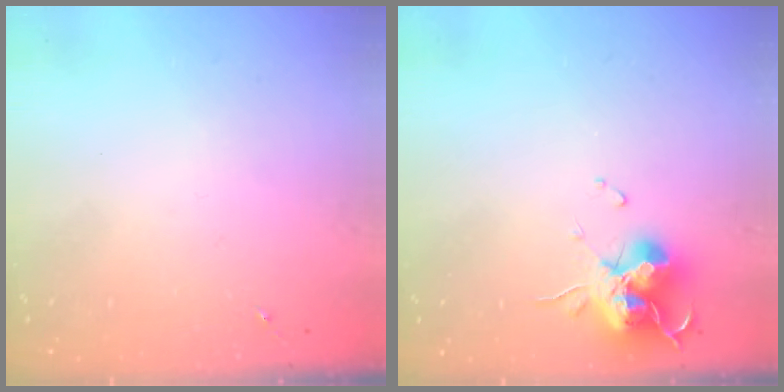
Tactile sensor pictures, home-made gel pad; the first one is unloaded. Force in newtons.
{"total": 15.2, "press": 15.1, "slide": 2.0}